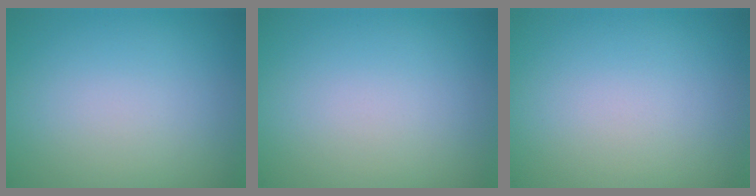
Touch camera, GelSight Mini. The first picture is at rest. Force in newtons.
{"total": 0.0}
{"total": 0.0}